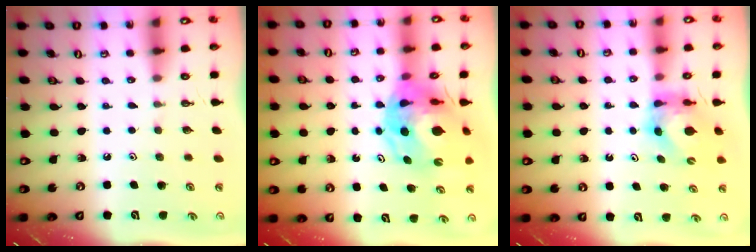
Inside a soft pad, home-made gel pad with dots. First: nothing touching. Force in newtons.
{"total": 13.7, "press": 13.6, "slide": 1.6}
{"total": 5.8, "press": 5.8, "slide": 0.6}